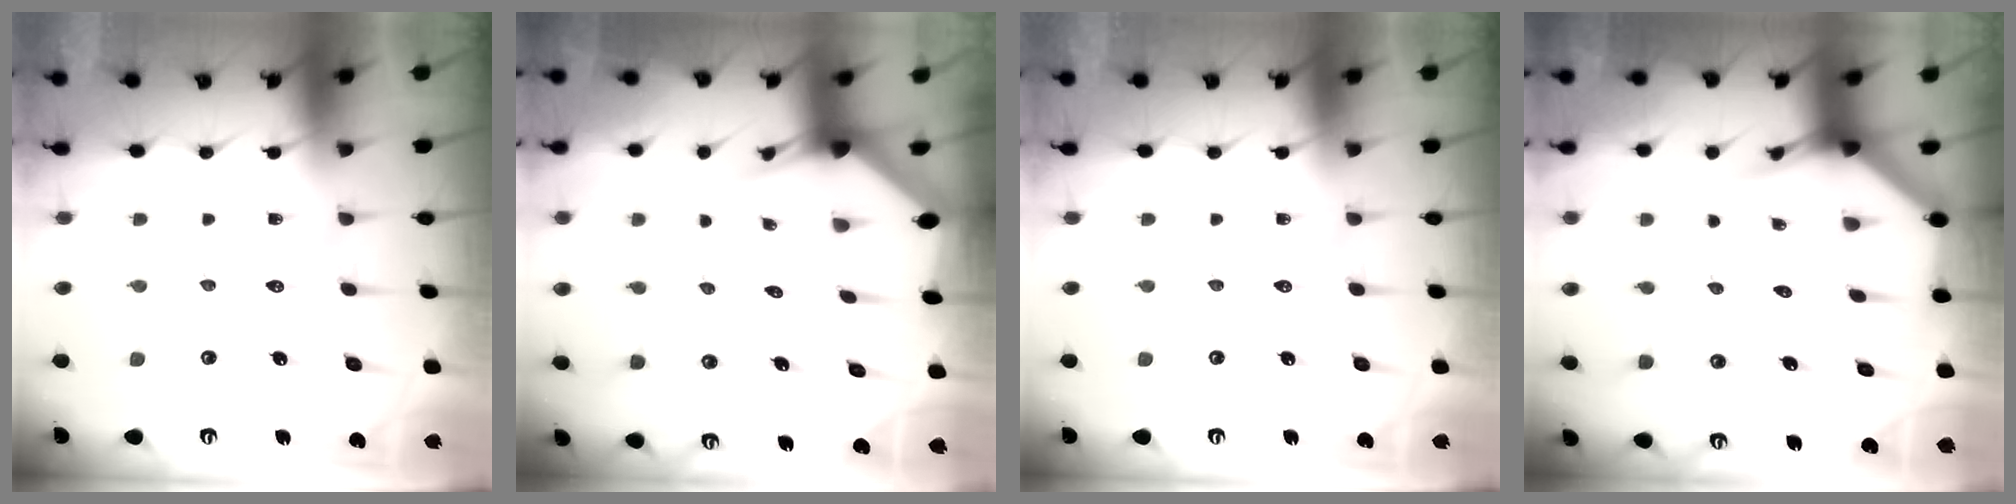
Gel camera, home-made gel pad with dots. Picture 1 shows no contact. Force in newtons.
{"total": 3.0, "press": 3.0, "slide": 0.2}
{"total": 0.0}
{"total": 4.0, "press": 4.0, "slide": 0.2}